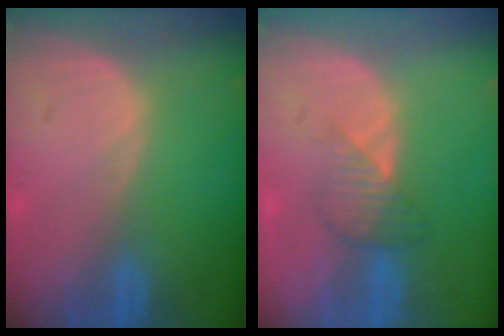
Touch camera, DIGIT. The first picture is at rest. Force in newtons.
{"total": 3.1, "press": 3.1, "slide": 0.5}